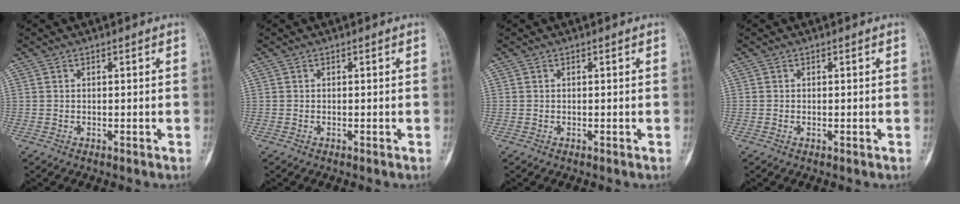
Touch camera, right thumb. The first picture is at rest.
{"total": 0.0}
{"total": 0.0}
{"total": 0.0}